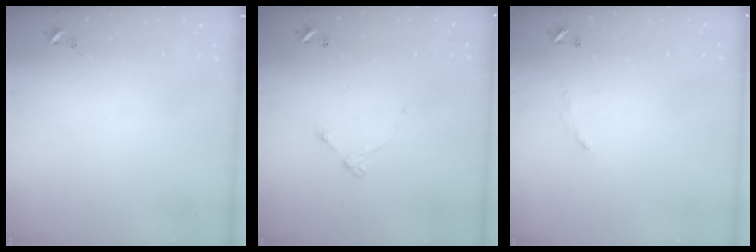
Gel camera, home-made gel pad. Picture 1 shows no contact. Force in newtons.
{"total": 4.2, "press": 4.2, "slide": 0.2}
{"total": 4.0, "press": 4.0, "slide": 0.2}